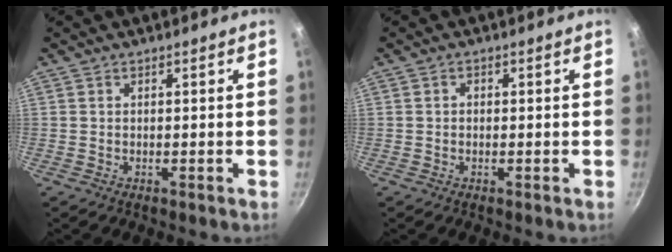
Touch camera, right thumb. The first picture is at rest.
{"total": 1.0, "force": [0.0, 0.8, 0.5], "torque": [-0.008, 0.006, -0.001]}